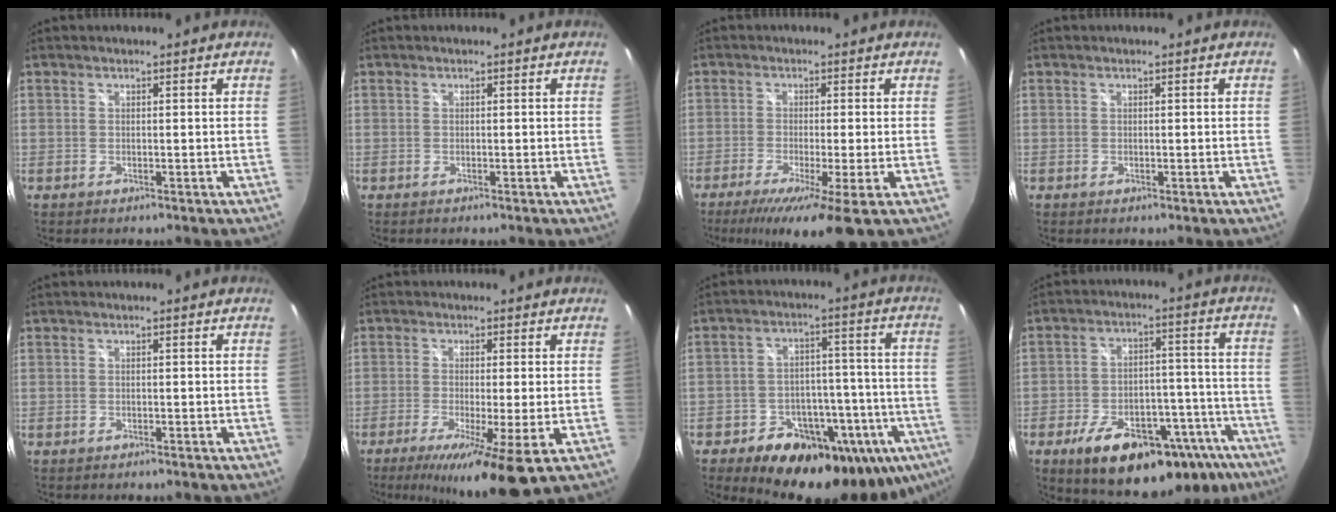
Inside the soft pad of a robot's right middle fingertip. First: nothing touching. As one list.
[{"total": 0.7, "force": [0.6, -0.3, -0.2], "torque": [0.007, 0.003, 0.008]}, {"total": 8.5, "force": [-4.5, -0.4, 7.2], "torque": [-0.145, -0.031, -0.079]}, {"total": 0.0}, {"total": 0.0}, {"total": 10.2, "force": [-4.2, 0.1, 9.3], "torque": [-0.183, -0.031, -0.071]}, {"total": 22.7, "force": [-12.7, 13.5, 13.1], "torque": [-0.201, 0.010, -0.160]}, {"total": 24.7, "force": [-15.4, 11.6, 15.5], "torque": [-0.232, 0.016, -0.193]}]